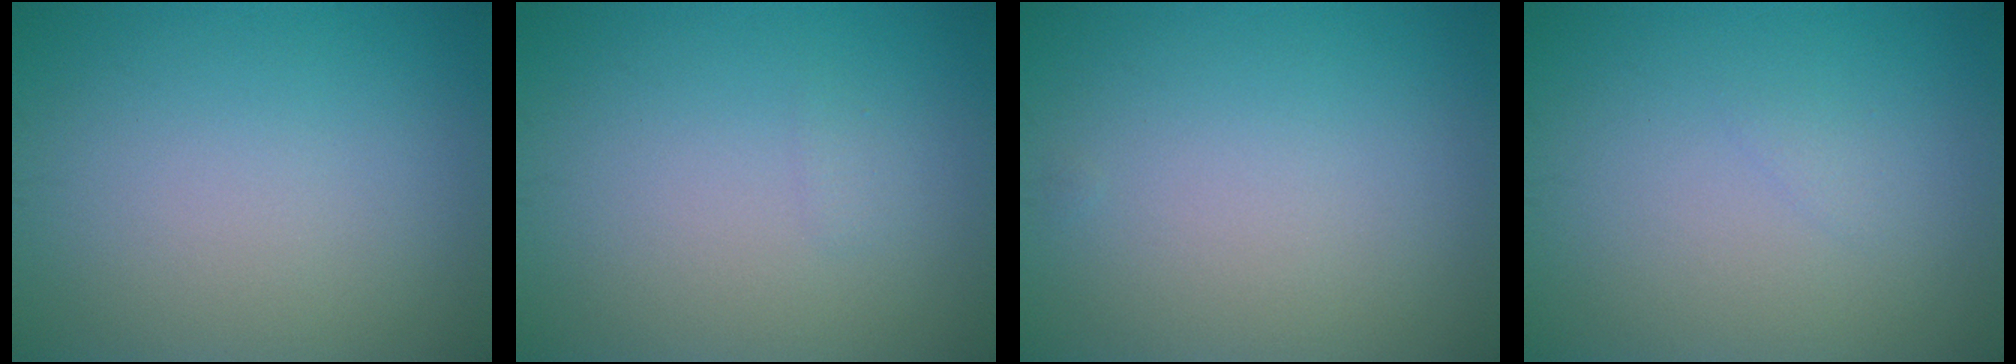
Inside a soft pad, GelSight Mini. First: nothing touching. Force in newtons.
{"total": 0.5, "press": 0.5, "slide": 0.0}
{"total": 0.0}
{"total": 0.5, "press": 0.5, "slide": 0.1}